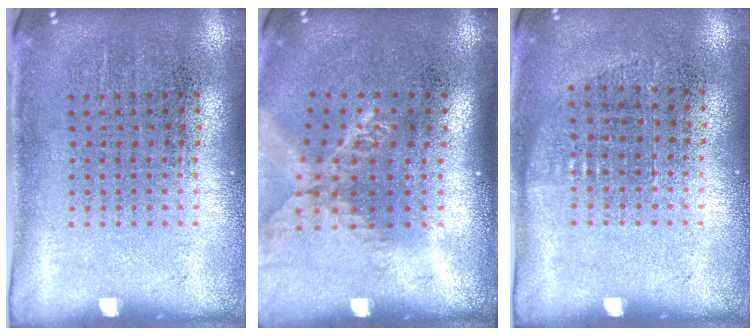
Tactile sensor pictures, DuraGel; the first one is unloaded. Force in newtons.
{"total": 1.7, "press": 1.3, "slide": 1.0}
{"total": 0.6, "press": 0.5, "slide": 0.3}